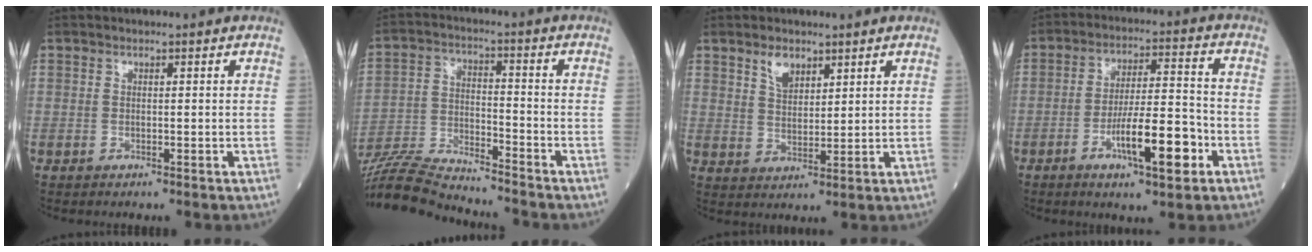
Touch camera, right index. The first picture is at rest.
{"total": 14.6, "force": [-14.1, -0.1, 4.1], "torque": [-0.076, 0.004, -0.251]}
{"total": 4.0, "force": [2.7, 2.0, 2.2], "torque": [-0.042, 0.001, 0.054]}
{"total": 11.3, "force": [-4.7, 1.9, 10.0], "torque": [-0.172, 0.003, -0.076]}